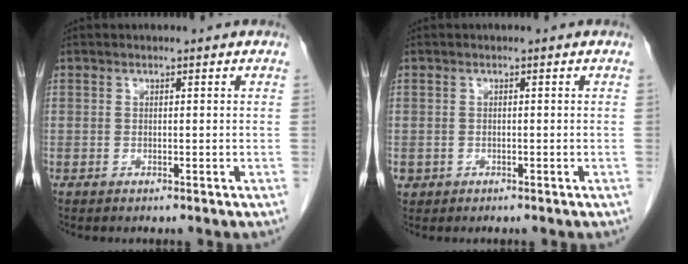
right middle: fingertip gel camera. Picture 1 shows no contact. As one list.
[{"total": 1.0, "force": [-0.3, 0.9, 0.2], "torque": [-0.006, 0.004, -0.001]}]